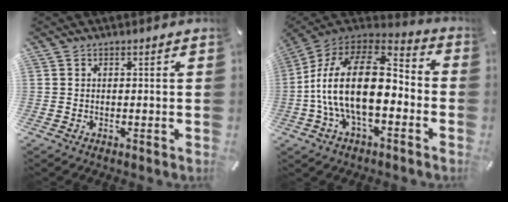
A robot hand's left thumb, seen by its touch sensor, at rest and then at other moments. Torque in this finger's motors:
{"motor_torque": [0.70, 3.89, 1.74, 1.03, 1.05]}